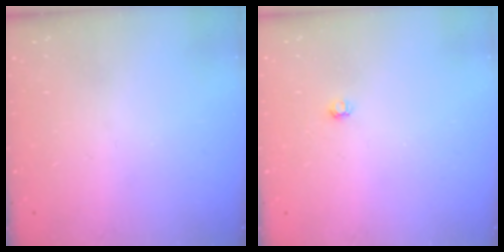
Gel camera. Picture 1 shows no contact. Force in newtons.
{"total": 3.0, "press": 3.0, "slide": 0.4}